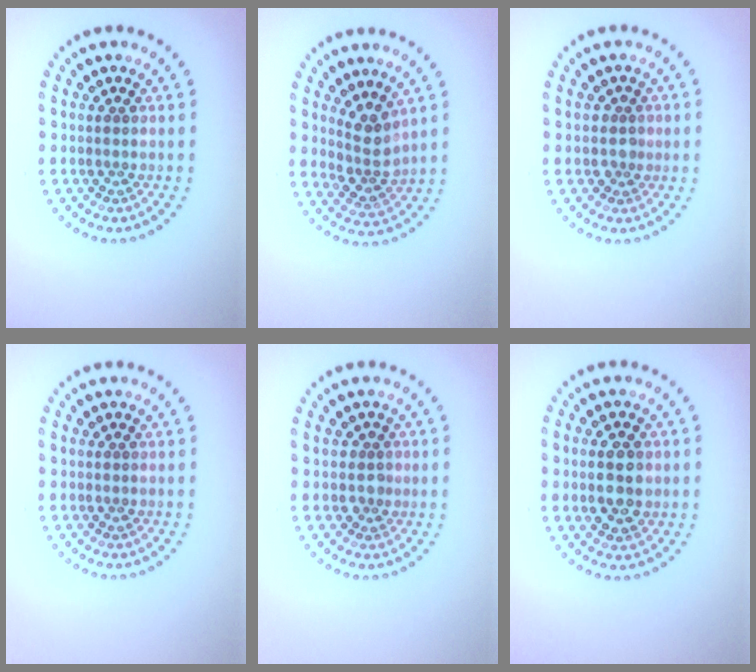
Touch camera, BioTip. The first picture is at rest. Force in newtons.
{"total": 2.8, "press": 2.1, "slide": 1.8}
{"total": 1.5, "press": 1.1, "slide": 0.9}
{"total": 0.0}
{"total": 1.5, "press": 1.1, "slide": 0.9}
{"total": 3.1, "press": 3.1, "slide": 0.3}